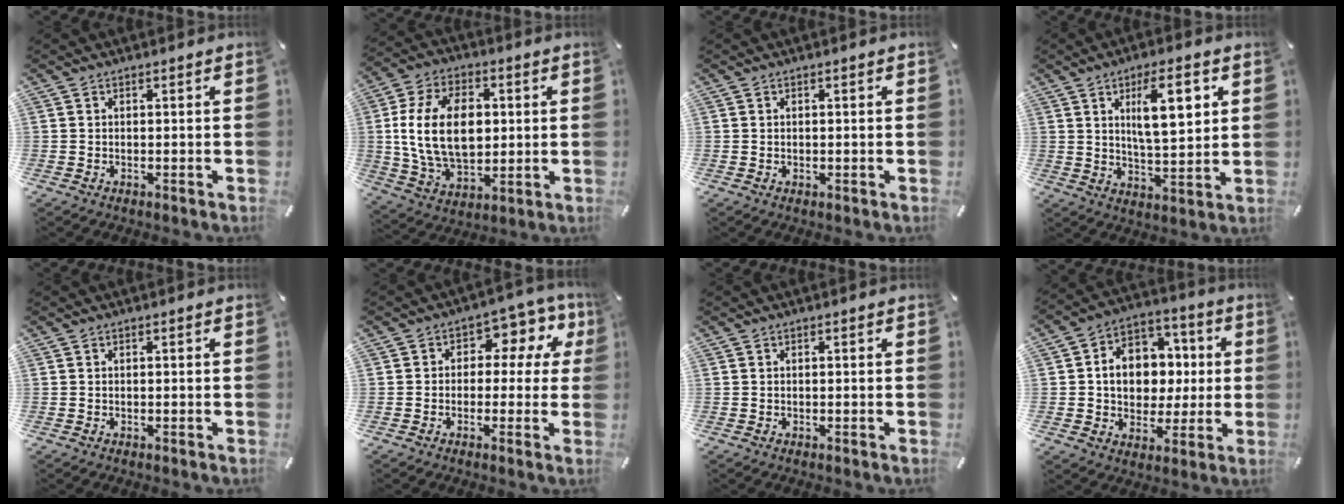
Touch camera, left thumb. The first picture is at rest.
{"total": 17.4, "force": [1.5, 11.9, 12.7], "torque": [-0.270, 0.007, 0.027]}
{"total": 0.0}
{"total": 12.4, "force": [4.9, 4.5, 10.5], "torque": [-0.161, -0.012, 0.077]}
{"total": 0.0}
{"total": 8.2, "force": [2.2, 5.9, 5.2], "torque": [-0.070, -0.010, 0.037]}
{"total": 0.0}
{"total": 11.8, "force": [0.1, 10.3, 5.6], "torque": [-0.097, 0.011, 0.010]}